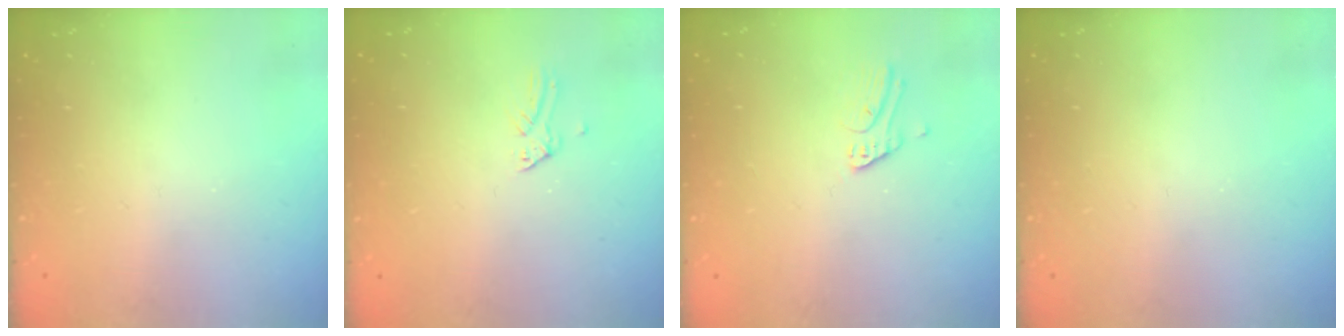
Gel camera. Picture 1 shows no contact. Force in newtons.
{"total": 0.0}
{"total": 3.4, "press": 3.4, "slide": 0.4}
{"total": 0.0}